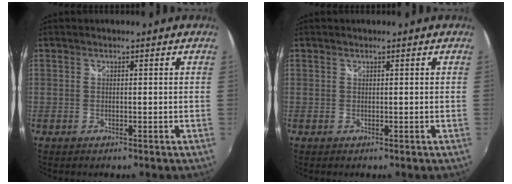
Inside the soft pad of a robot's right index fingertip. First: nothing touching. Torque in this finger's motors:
{"motor_torque": [0.28, 0.20, 0.10, 0.00]}